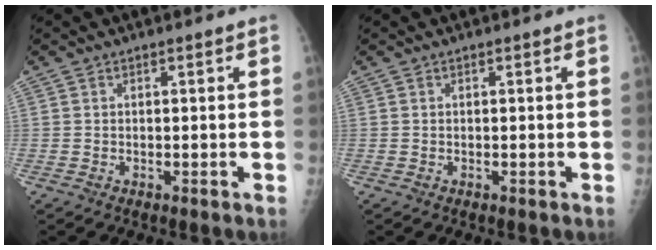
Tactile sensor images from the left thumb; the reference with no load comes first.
{"total": 0.0}